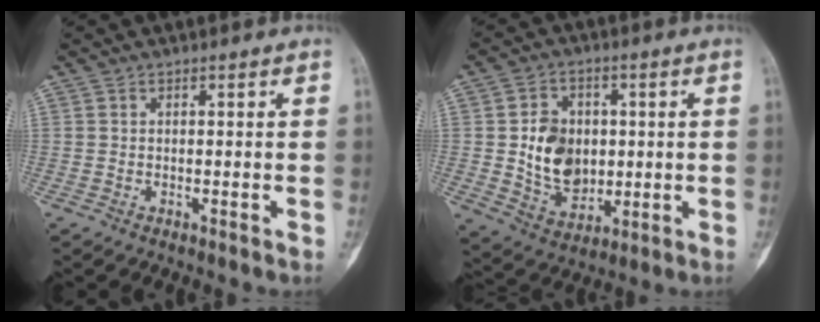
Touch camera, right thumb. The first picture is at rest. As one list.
[{"total": 11.5, "force": [0.5, 8.9, 7.2], "torque": [-0.081, -0.007, 0.019]}]